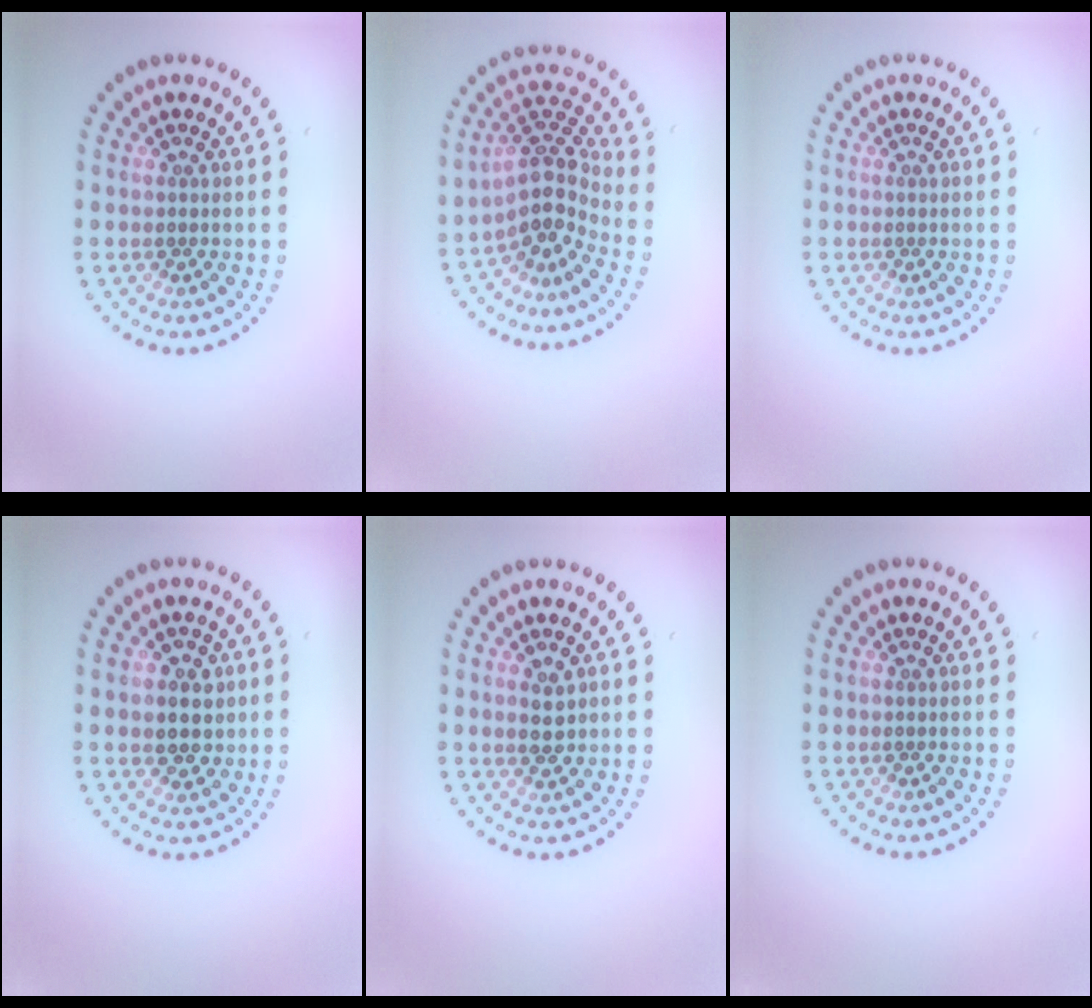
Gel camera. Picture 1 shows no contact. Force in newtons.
{"total": 4.3, "press": 3.2, "slide": 2.9}
{"total": 0.0}
{"total": 2.7, "press": 2.6, "slide": 0.8}
{"total": 1.9, "press": 1.8, "slide": 0.3}
{"total": 0.0}